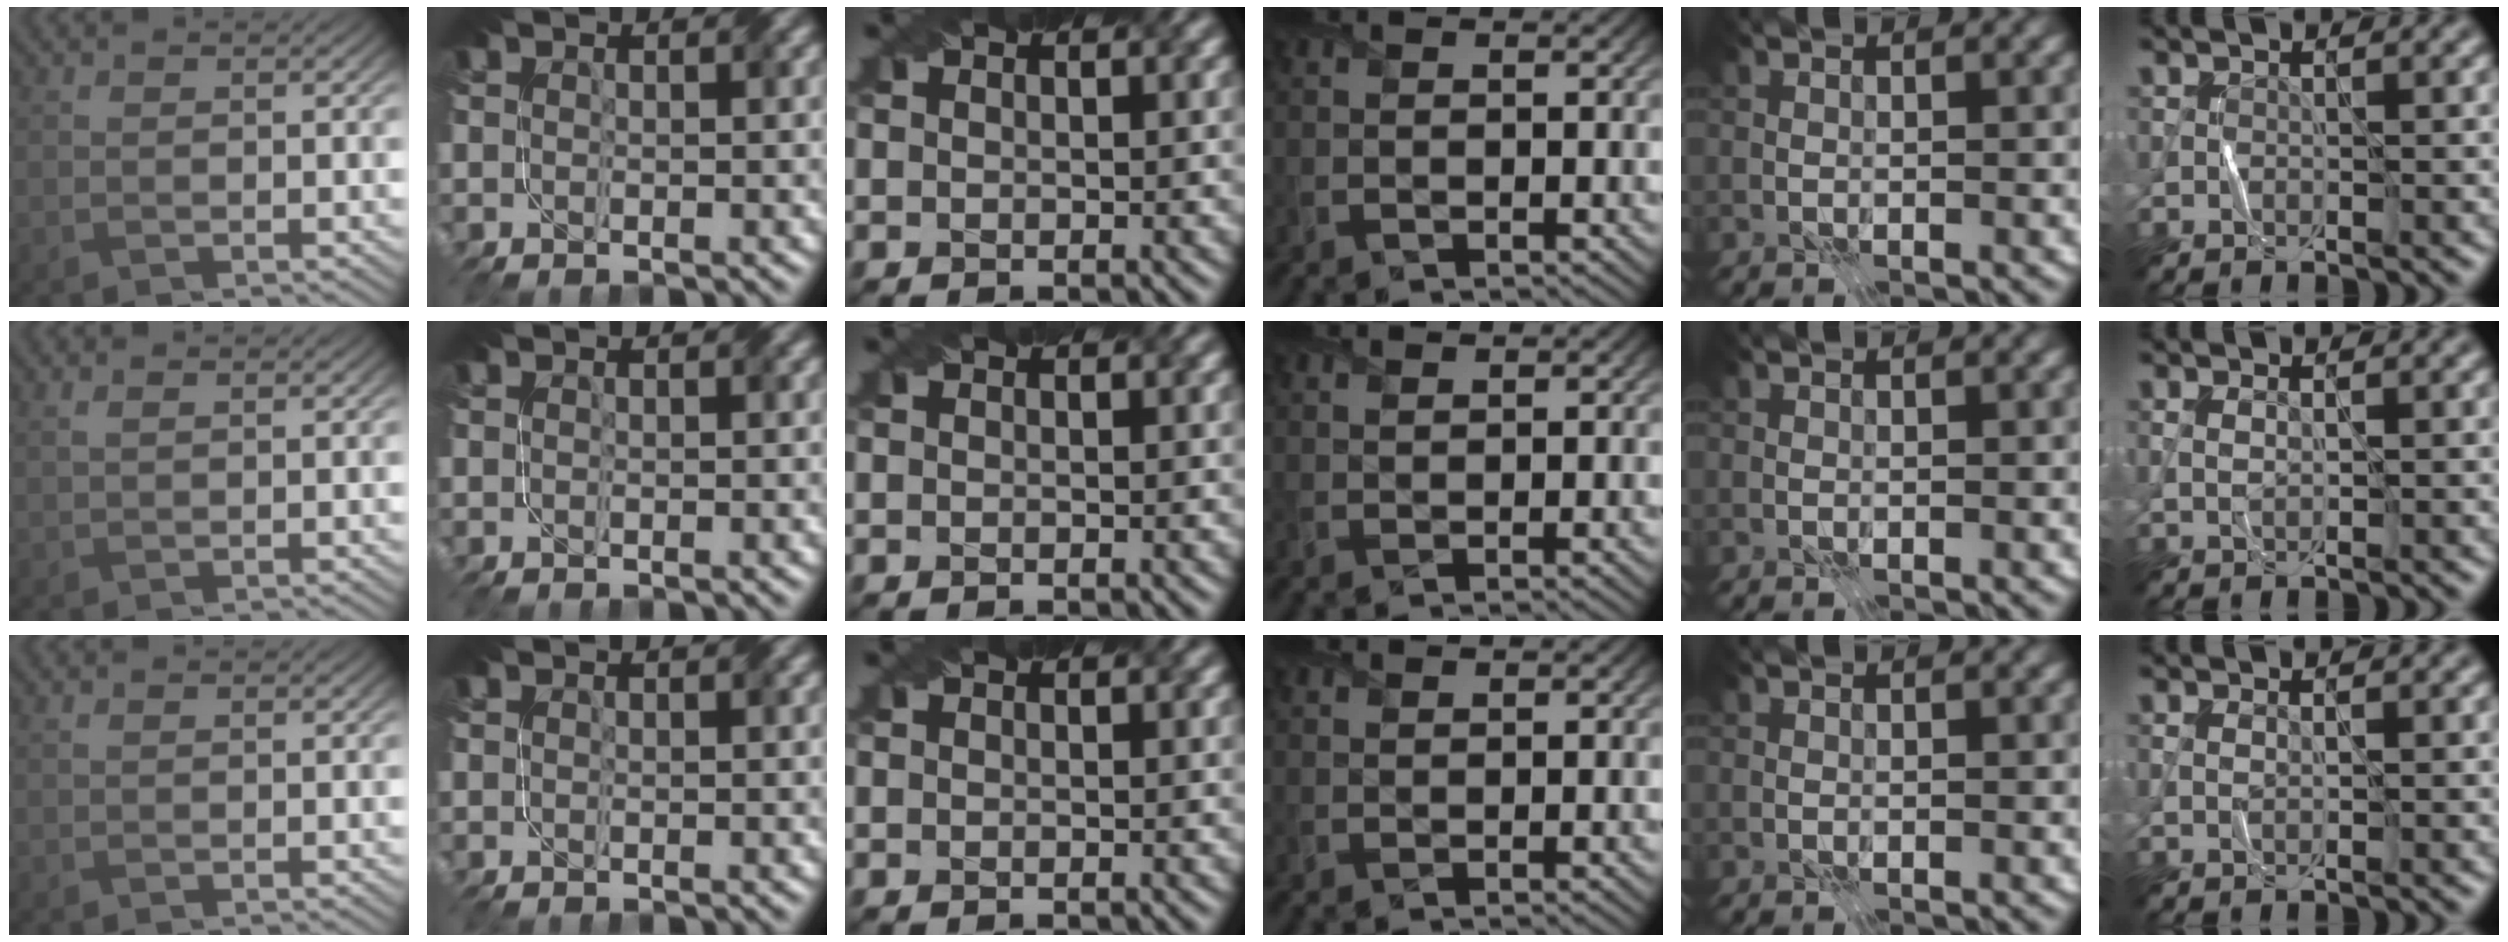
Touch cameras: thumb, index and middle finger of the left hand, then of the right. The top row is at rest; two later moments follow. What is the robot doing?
{"motion": "fold", "object": "netting"}